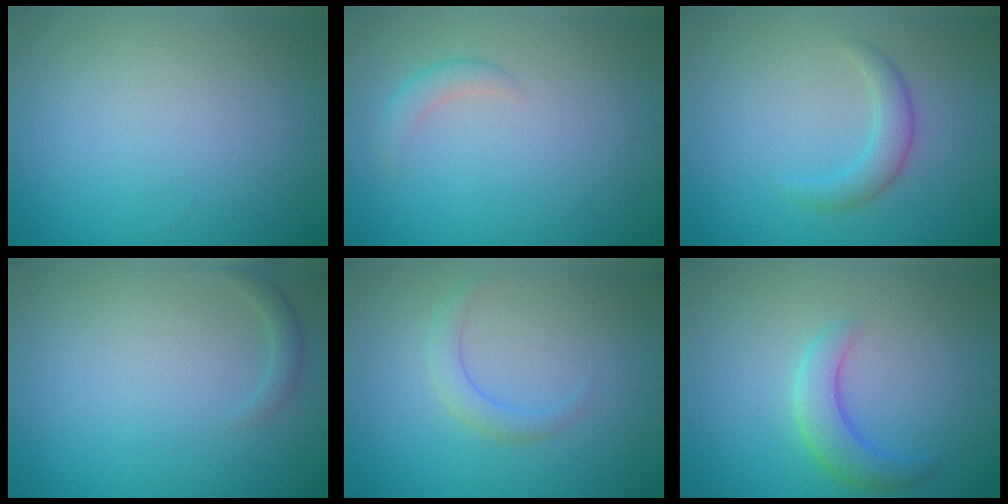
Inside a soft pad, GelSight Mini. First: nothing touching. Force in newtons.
{"total": 1.4, "press": 1.4, "slide": 0.1}
{"total": 2.1, "press": 2.1, "slide": 0.1}
{"total": 1.1, "press": 1.1, "slide": 0.0}
{"total": 1.6, "press": 1.6, "slide": 0.1}
{"total": 2.9, "press": 2.9, "slide": 0.2}